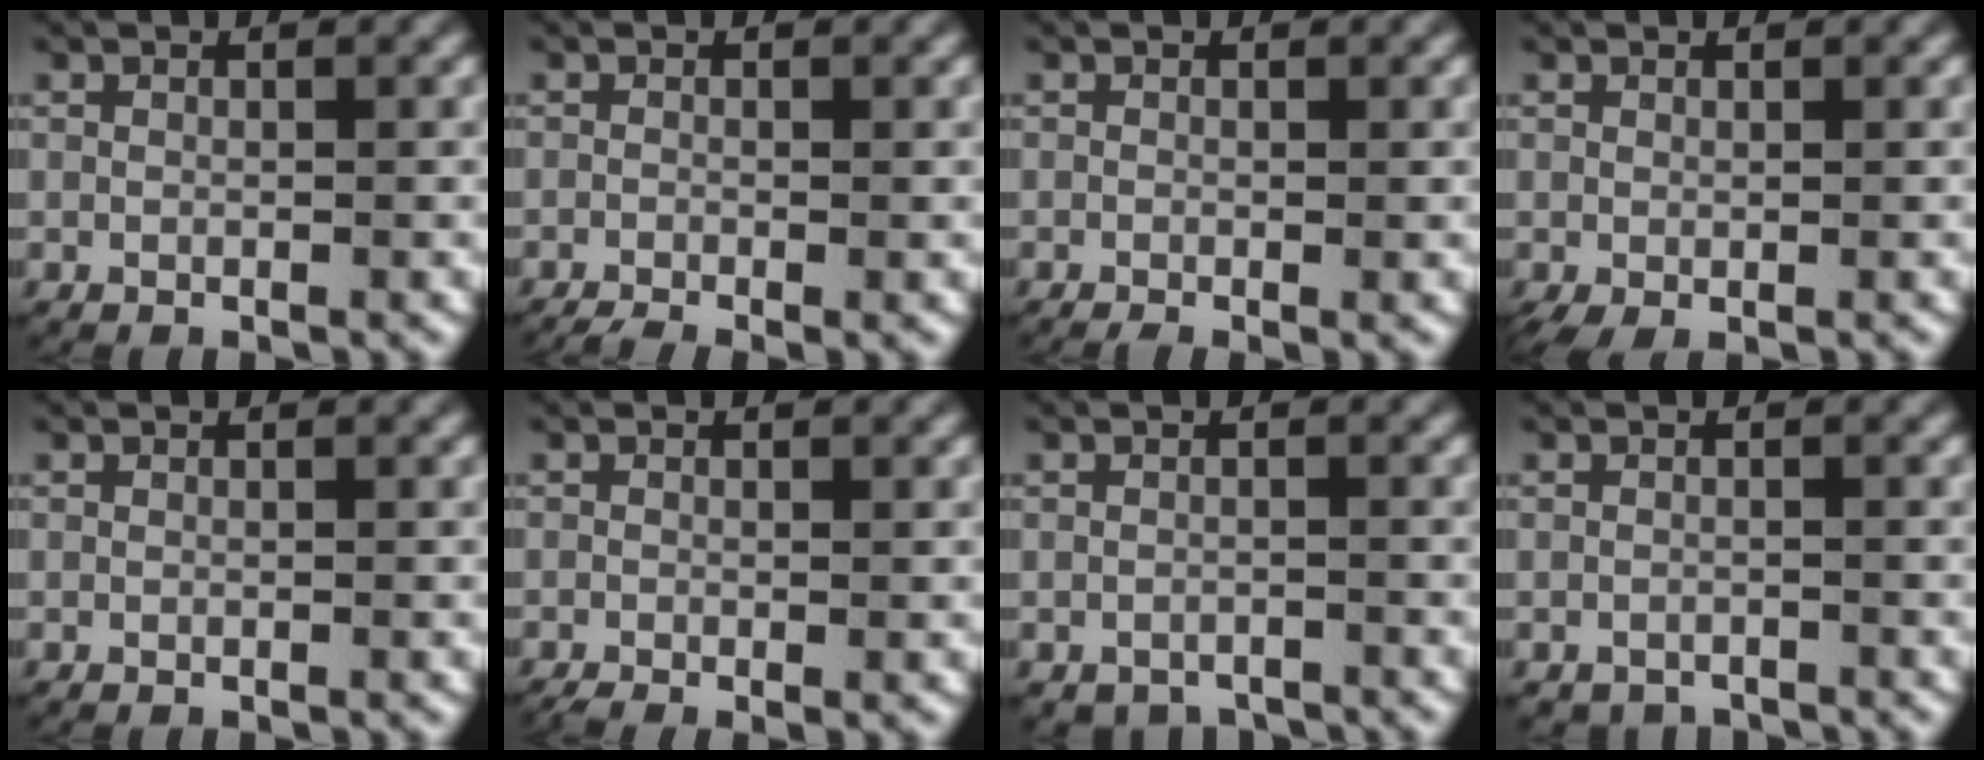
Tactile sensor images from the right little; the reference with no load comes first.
{"total": 1.5, "force": [-1.3, 0.3, 0.7], "torque": [-0.012, -0.010, -0.020]}
{"total": 0.9, "force": [-0.7, 0.2, 0.6], "torque": [-0.008, -0.006, -0.010]}
{"total": 1.2, "force": [-0.5, 0.6, 0.9], "torque": [-0.019, -0.009, -0.004]}
{"total": 0.0}
{"total": 1.0, "force": [-0.8, 0.3, 0.6], "torque": [-0.009, -0.009, -0.011]}
{"total": 1.9, "force": [-1.6, 1.0, 0.1], "torque": [-0.001, -0.007, -0.025]}
{"total": 1.3, "force": [-1.1, 0.7, -0.1], "torque": [-0.002, -0.007, -0.016]}